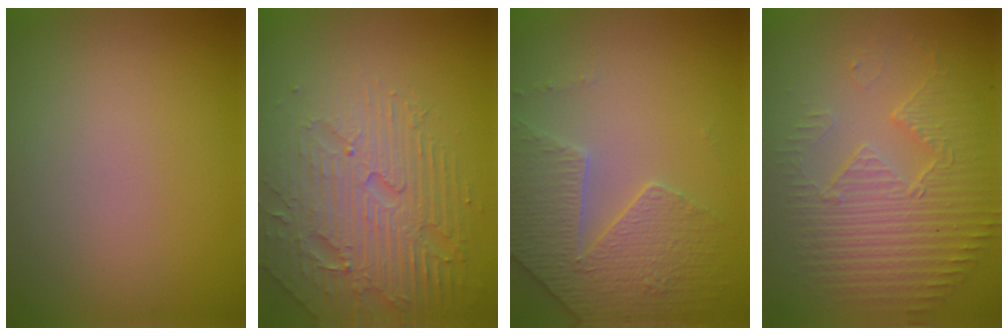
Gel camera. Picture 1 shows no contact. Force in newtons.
{"total": 5.1, "press": 4.9, "slide": 1.2}
{"total": 3.4, "press": 3.3, "slide": 1.0}
{"total": 5.4, "press": 3.7, "slide": 3.9}